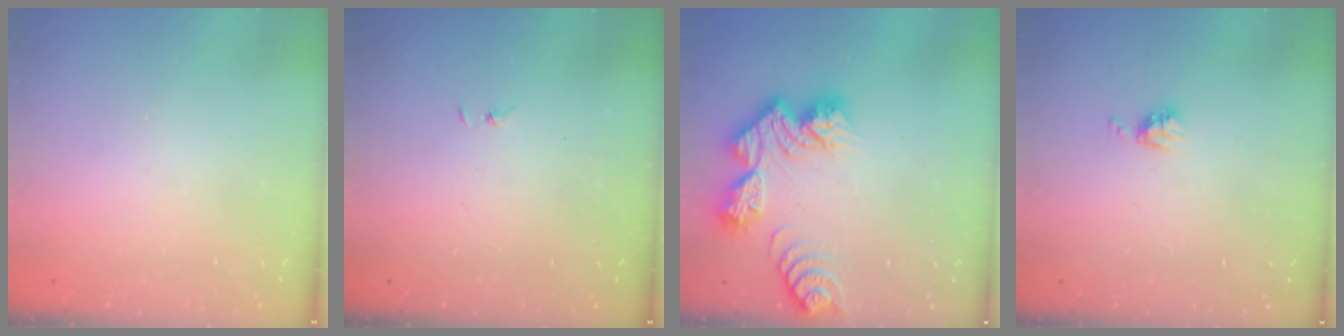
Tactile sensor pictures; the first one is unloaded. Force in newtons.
{"total": 0.7, "press": 0.7, "slide": 0.1}
{"total": 13.0, "press": 13.0, "slide": 1.1}
{"total": 3.8, "press": 3.8, "slide": 0.6}